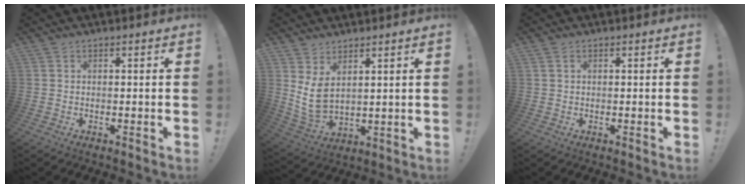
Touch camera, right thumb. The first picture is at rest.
{"total": 7.8, "force": [3.9, 4.1, 5.4], "torque": [-0.110, -0.031, 0.077]}
{"total": 1.0, "force": [0.4, 0.7, 0.6], "torque": [-0.011, 0.003, 0.008]}